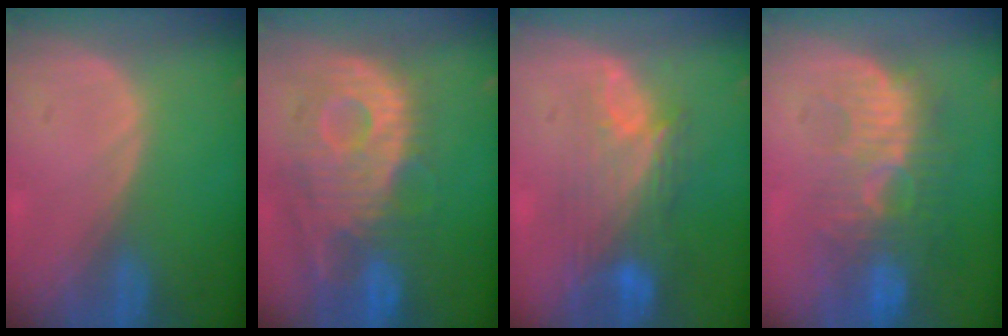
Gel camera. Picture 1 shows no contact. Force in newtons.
{"total": 12.0, "press": 10.8, "slide": 5.3}
{"total": 9.6, "press": 8.1, "slide": 5.1}
{"total": 10.1, "press": 9.3, "slide": 4.0}